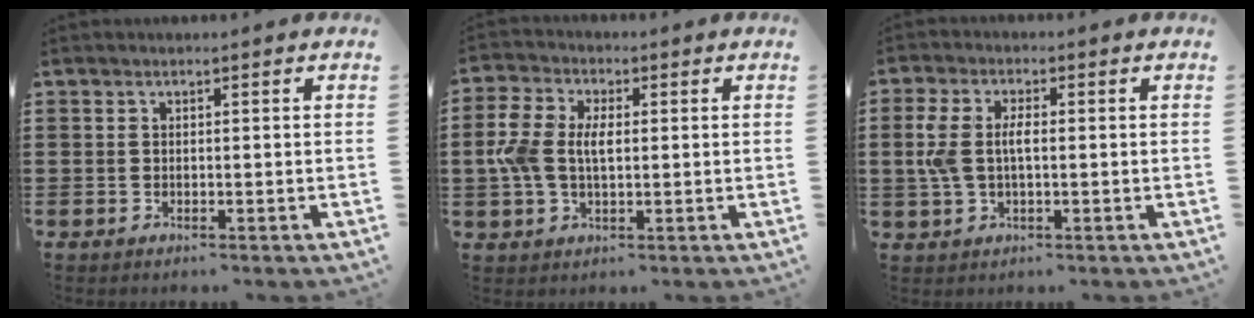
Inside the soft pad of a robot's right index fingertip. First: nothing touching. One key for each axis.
{"total": 6.1, "fx": -0.1, "fy": 3.7, "fz": 4.8, "tx": -0.118, "ty": 0.005, "tz": -0.011}
{"total": 4.9, "fx": 0.0, "fy": 2.3, "fz": 4.4, "tx": -0.114, "ty": -0.004, "tz": -0.010}